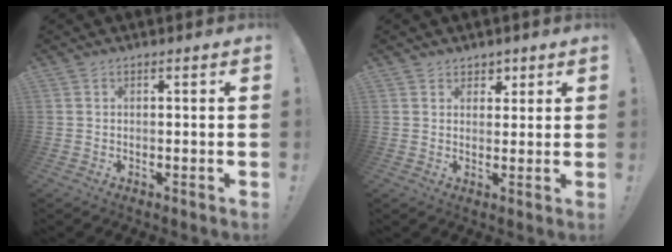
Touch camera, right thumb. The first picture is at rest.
{"total": 3.6, "force": [2.1, 2.9, 0.2], "torque": [0.011, -0.013, 0.036]}